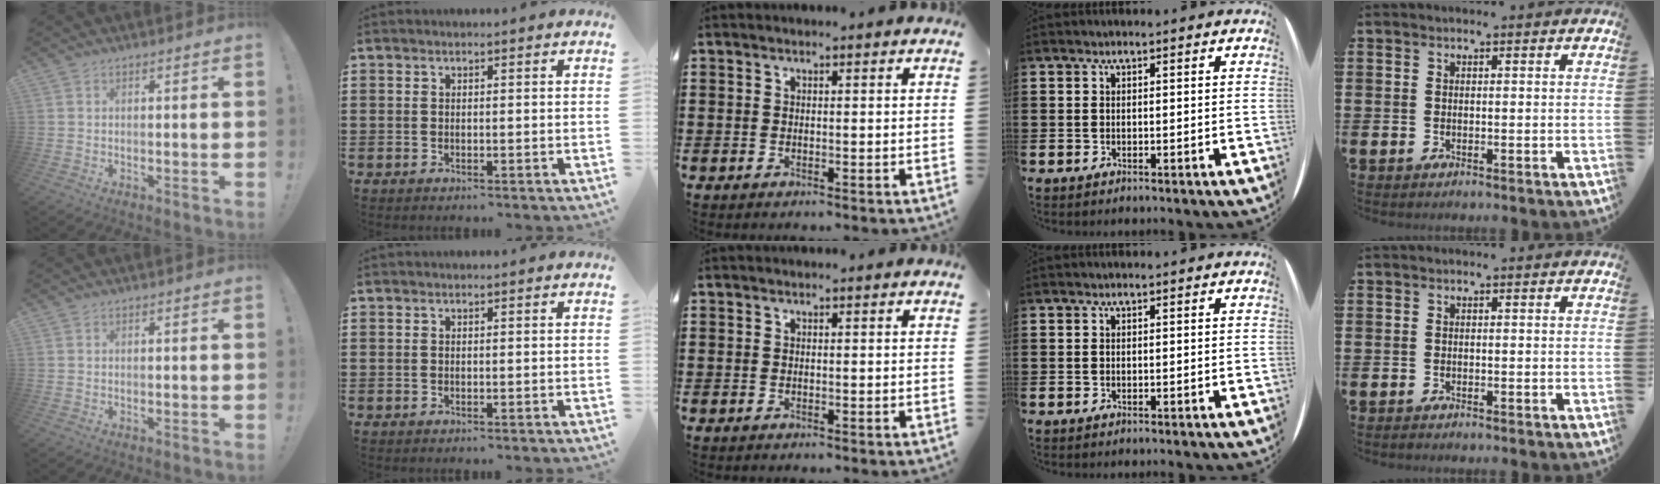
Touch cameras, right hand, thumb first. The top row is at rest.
{}